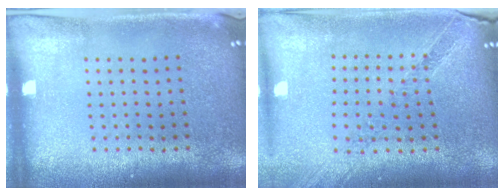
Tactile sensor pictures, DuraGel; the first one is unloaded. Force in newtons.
{"total": 0.6, "press": 0.6, "slide": 0.1}